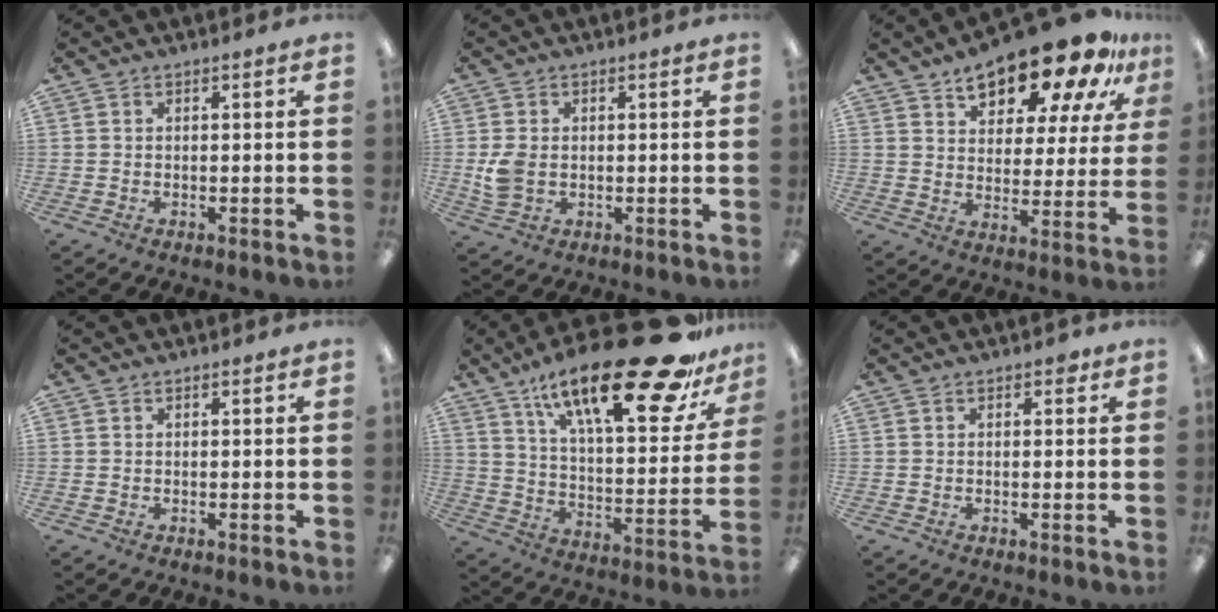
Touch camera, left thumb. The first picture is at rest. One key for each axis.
{"total": 5.1, "fx": -0.1, "fy": 3.8, "fz": 3.4, "tx": -0.074, "ty": -0.002, "tz": -0.005}
{"total": 17.3, "fx": 13.1, "fy": 6.6, "fz": 9.1, "tx": -0.142, "ty": -0.082, "tz": 0.220}
{"total": 0.0}
{"total": 29.4, "fx": 19.5, "fy": 8.9, "fz": 20.1, "tx": -0.304, "ty": -0.118, "tz": 0.313}
{"total": 1.2, "fx": 0.6, "fy": 0.7, "fz": 0.8, "tx": -0.001, "ty": -0.003, "tz": 0.006}